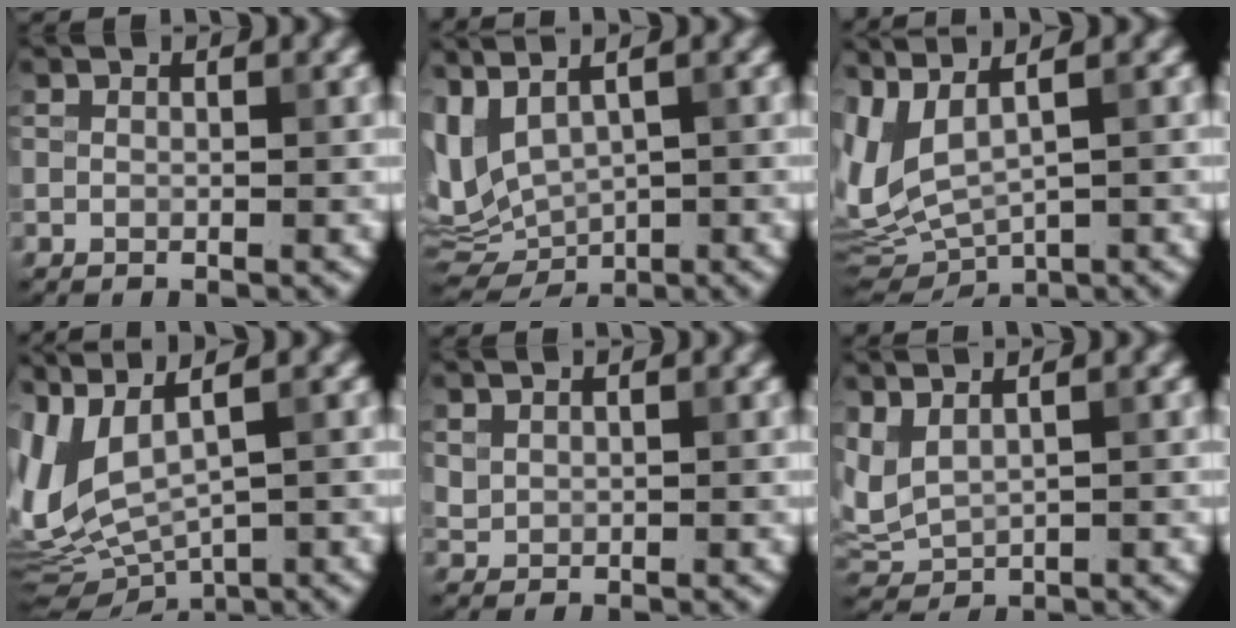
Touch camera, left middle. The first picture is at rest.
{"total": 6.4, "force": [1.8, 3.1, 5.3], "torque": [-0.109, -0.008, 0.051]}
{"total": 6.4, "force": [1.9, 2.8, 5.5], "torque": [-0.127, -0.006, 0.053]}
{"total": 7.8, "force": [1.9, 3.2, 6.8], "torque": [-0.162, -0.003, 0.051]}
{"total": 0.8, "force": [0.5, 0.6, 0.2], "torque": [-0.004, -0.003, 0.015]}
{"total": 3.0, "force": [1.2, 1.5, 2.3], "torque": [-0.063, 0.006, 0.032]}